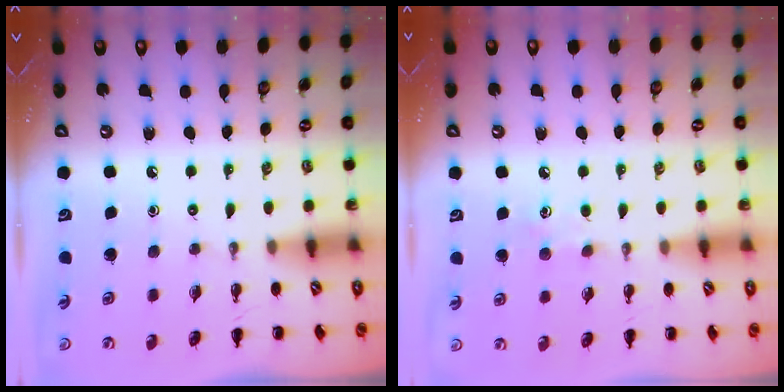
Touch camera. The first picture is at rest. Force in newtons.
{"total": 5.5, "press": 5.3, "slide": 1.5}